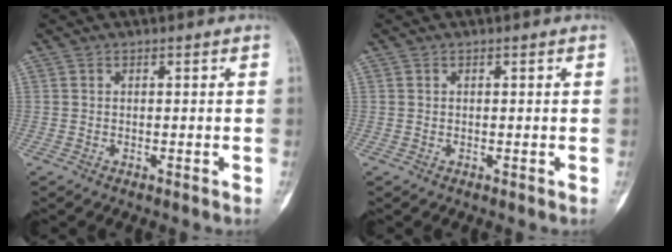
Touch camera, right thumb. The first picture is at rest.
{"total": 0.0}